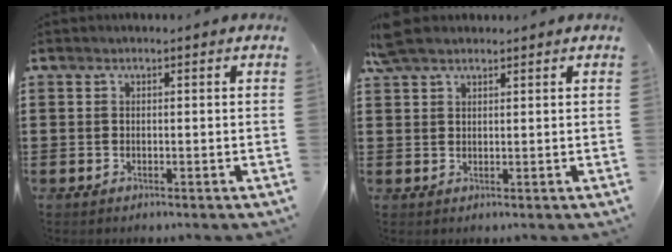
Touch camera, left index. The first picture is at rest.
{"total": 4.0, "force": [3.2, 1.4, 1.9], "torque": [-0.045, 0.005, 0.062]}